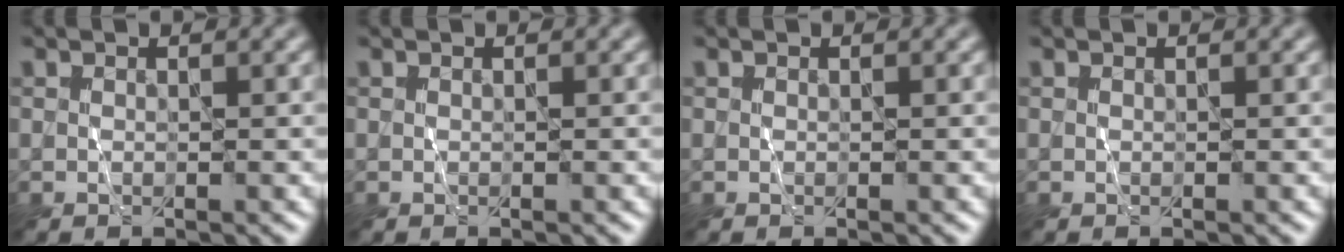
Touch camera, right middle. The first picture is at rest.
{"total": 0.0}
{"total": 0.0}
{"total": 0.0}